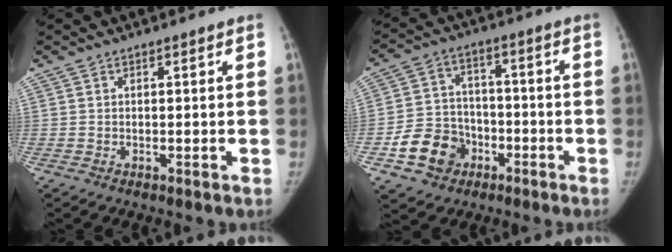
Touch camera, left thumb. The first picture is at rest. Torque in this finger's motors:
{"motor_torque": [-0.08, 0.12, 0.15, -0.11, 0.04]}